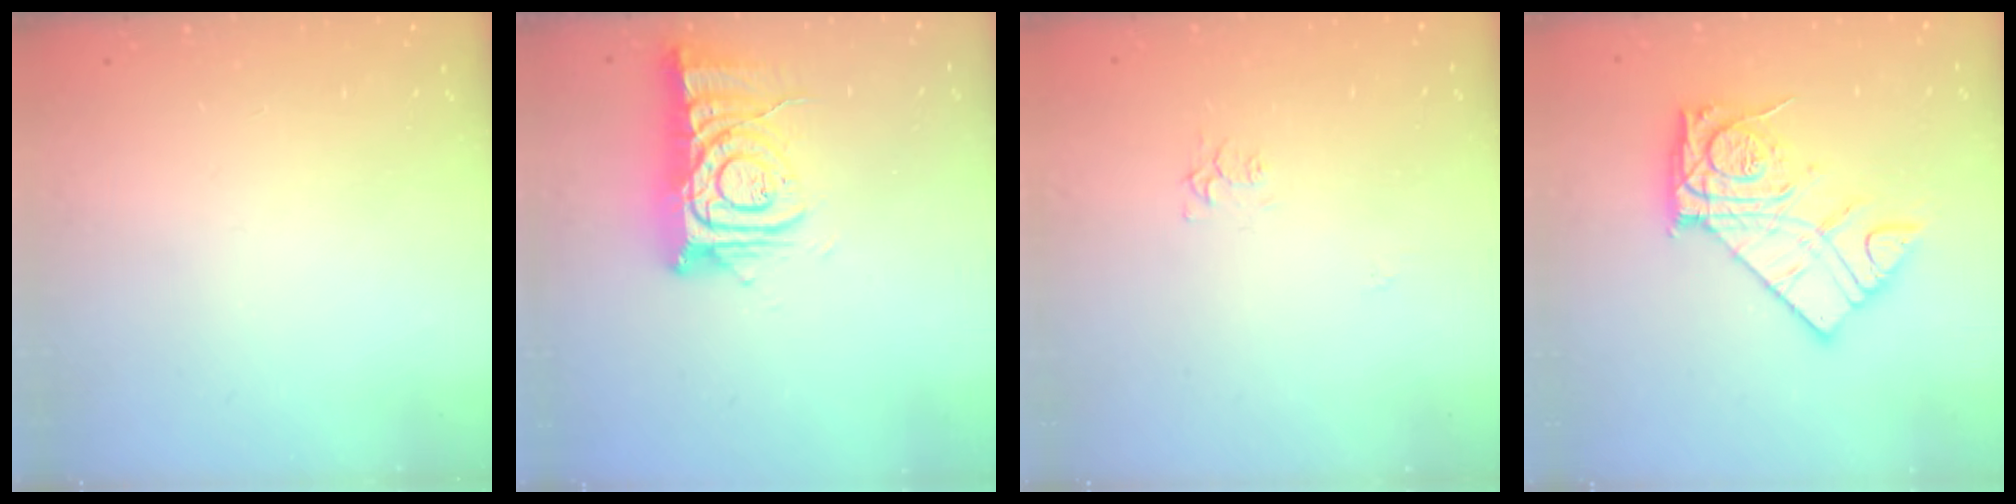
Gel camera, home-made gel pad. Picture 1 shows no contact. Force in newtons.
{"total": 12.2, "press": 12.2, "slide": 1.0}
{"total": 4.7, "press": 4.6, "slide": 0.6}
{"total": 15.6, "press": 15.5, "slide": 1.3}